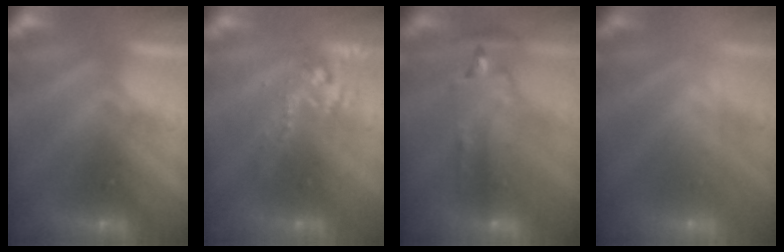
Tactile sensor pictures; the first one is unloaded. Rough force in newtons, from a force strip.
{"total": 2.6}
{"total": 6.6}
{"total": 2.5}